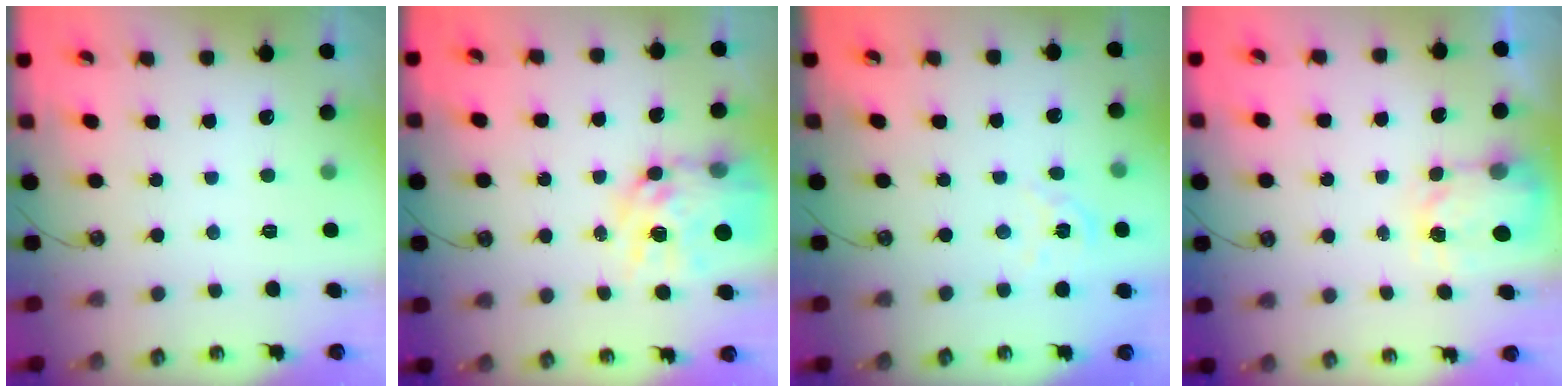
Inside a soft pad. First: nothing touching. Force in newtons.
{"total": 14.2, "press": 14.1, "slide": 1.5}
{"total": 3.1, "press": 3.1, "slide": 0.3}
{"total": 4.3, "press": 4.3, "slide": 0.5}